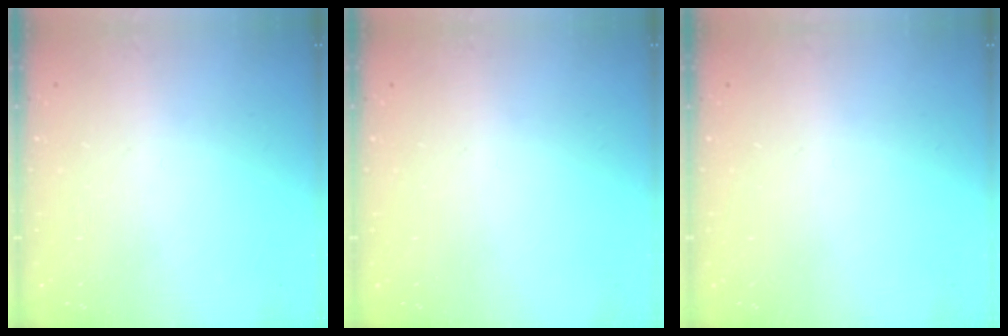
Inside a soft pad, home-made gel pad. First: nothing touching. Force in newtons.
{"total": 0.0}
{"total": 0.0}